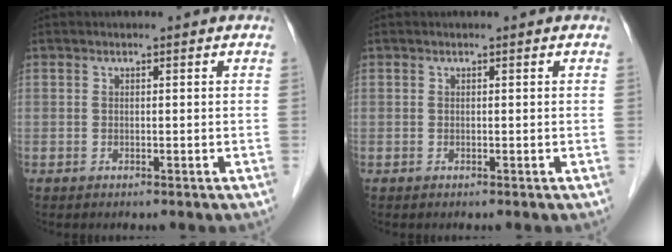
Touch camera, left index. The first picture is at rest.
{"total": 0.0}